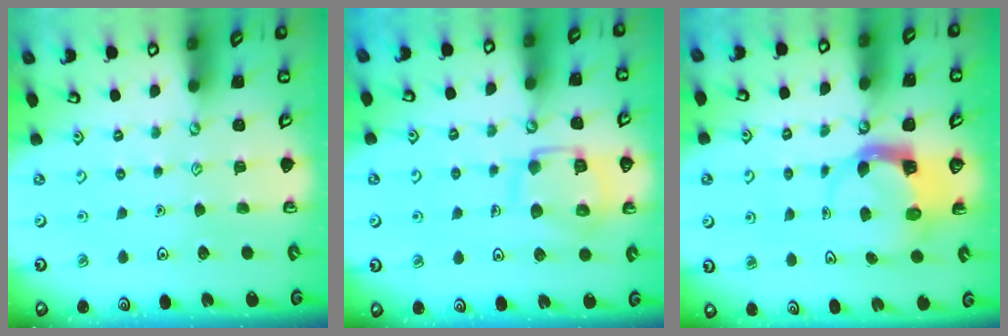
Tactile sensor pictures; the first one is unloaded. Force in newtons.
{"total": 13.7, "press": 13.6, "slide": 1.3}
{"total": 4.0, "press": 3.9, "slide": 0.6}